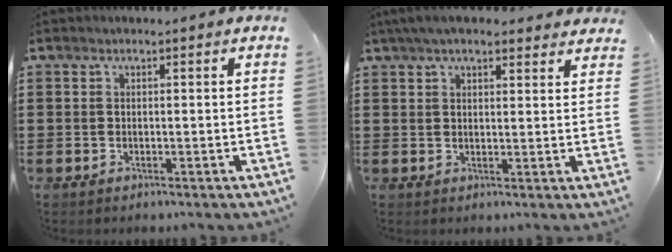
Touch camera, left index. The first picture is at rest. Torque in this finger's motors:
{"motor_torque": [2.14, 0.00, 1.05, 0.21]}